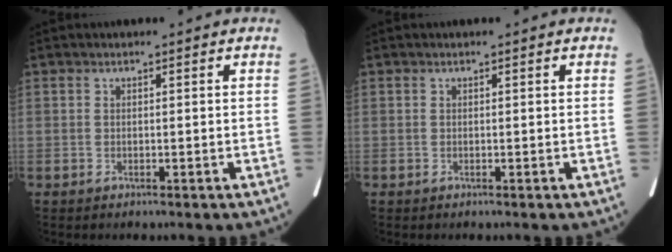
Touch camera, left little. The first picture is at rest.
{"total": 0.0}